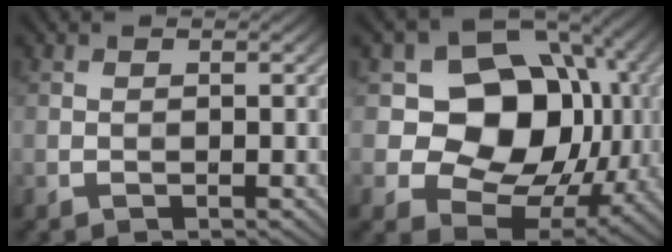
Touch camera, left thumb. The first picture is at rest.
{"total": 15.5, "force": [2.1, 12.4, 9.0], "torque": [-0.151, 0.001, 0.031]}